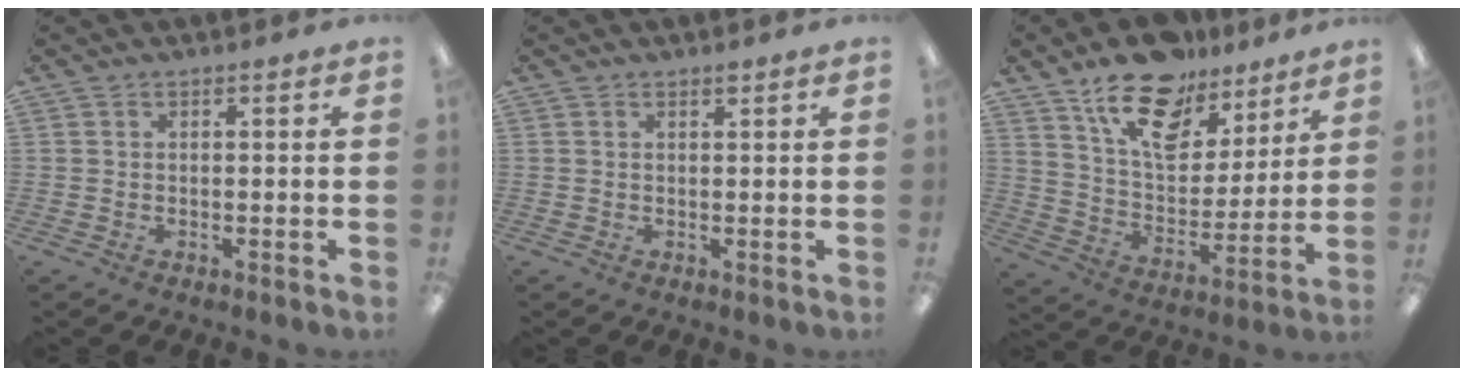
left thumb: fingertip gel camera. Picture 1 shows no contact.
{"total": 1.0, "force": [0.9, 0.2, 0.4], "torque": [-0.001, -0.003, 0.014]}
{"total": 18.2, "force": [12.9, 9.7, 8.5], "torque": [-0.141, -0.075, 0.229]}